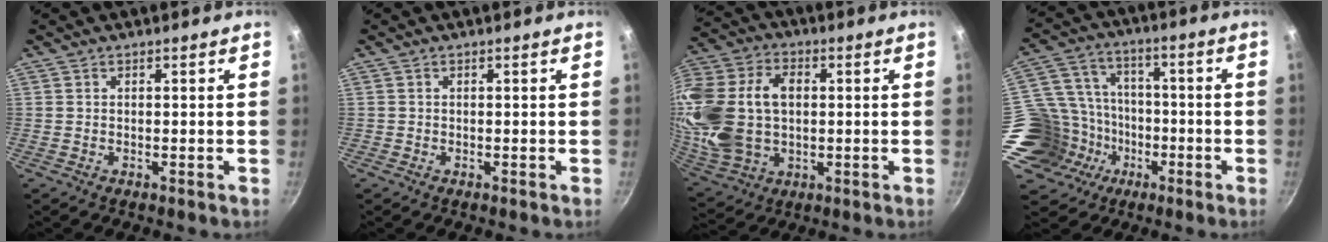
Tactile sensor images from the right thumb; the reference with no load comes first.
{"total": 0.0}
{"total": 24.0, "force": [1.8, 16.9, 16.9], "torque": [-0.356, 0.021, 0.041]}
{"total": 20.8, "force": [-7.9, 17.1, 8.8], "torque": [-0.168, 0.066, -0.117]}